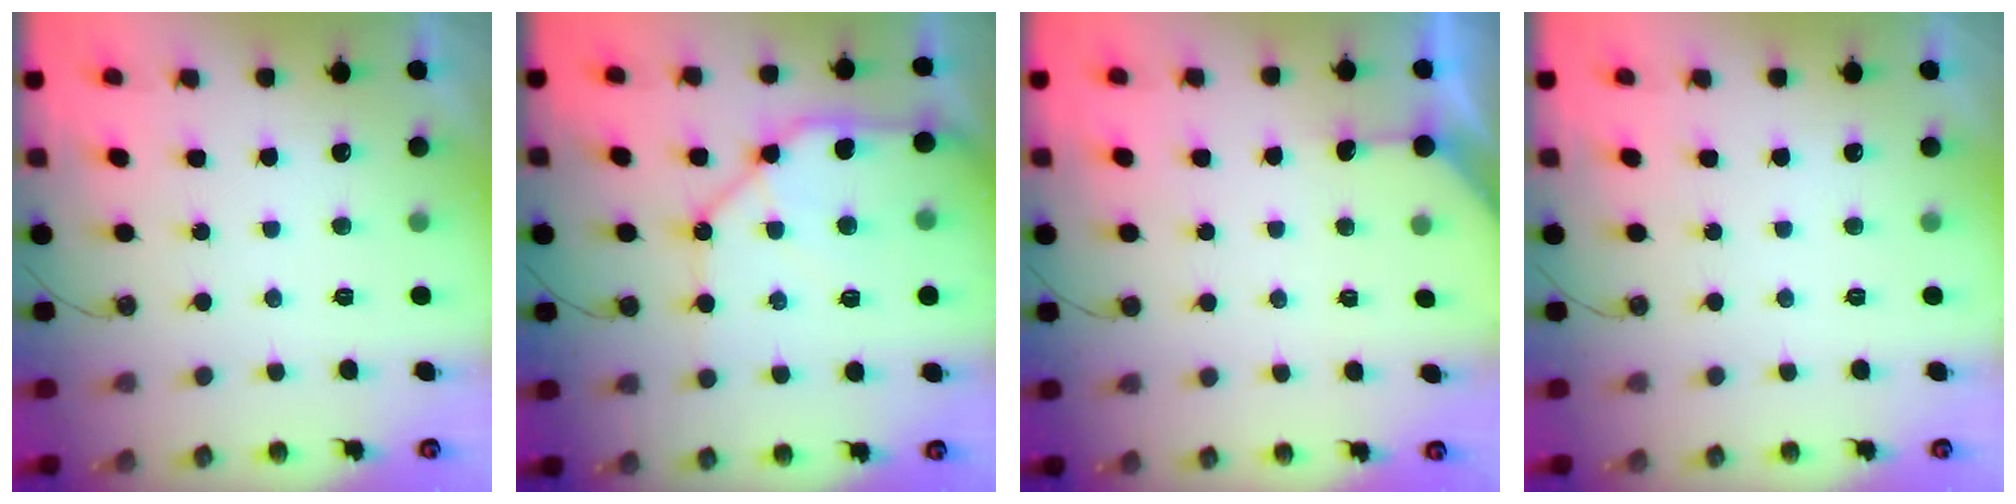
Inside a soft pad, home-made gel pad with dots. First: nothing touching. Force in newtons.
{"total": 14.0, "press": 13.9, "slide": 1.6}
{"total": 3.0, "press": 2.9, "slide": 0.4}
{"total": 0.0}